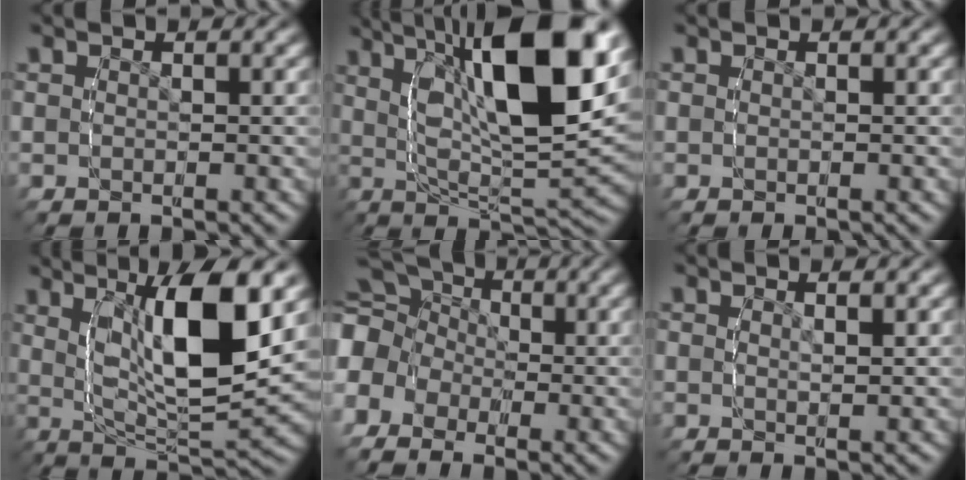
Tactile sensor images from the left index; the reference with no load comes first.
{"total": 13.0, "force": [3.6, 4.5, 11.7], "torque": [-0.184, 0.013, 0.049]}
{"total": 0.0}
{"total": 10.6, "force": [2.3, 4.0, 9.6], "torque": [-0.165, 0.004, 0.034]}
{"total": 10.7, "force": [1.3, 9.4, 5.1], "torque": [-0.109, 0.002, -0.004]}
{"total": 0.6, "force": [0.1, -0.3, 0.6], "torque": [-0.013, -0.006, 0.001]}